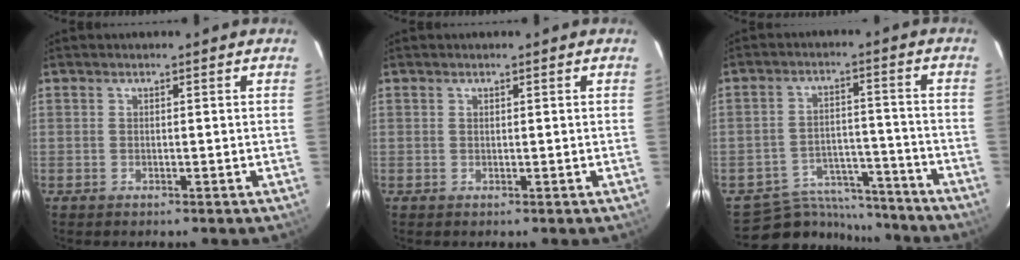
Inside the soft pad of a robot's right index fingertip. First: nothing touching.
{"total": 0.0}
{"total": 12.2, "force": [-11.1, 5.0, 1.3], "torque": [-0.039, 0.030, -0.154]}